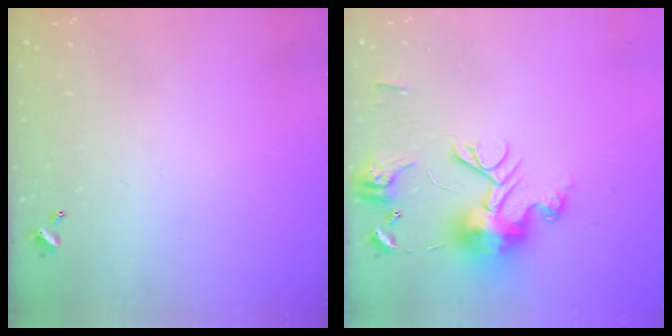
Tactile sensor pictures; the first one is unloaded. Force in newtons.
{"total": 13.5, "press": 13.5, "slide": 1.0}